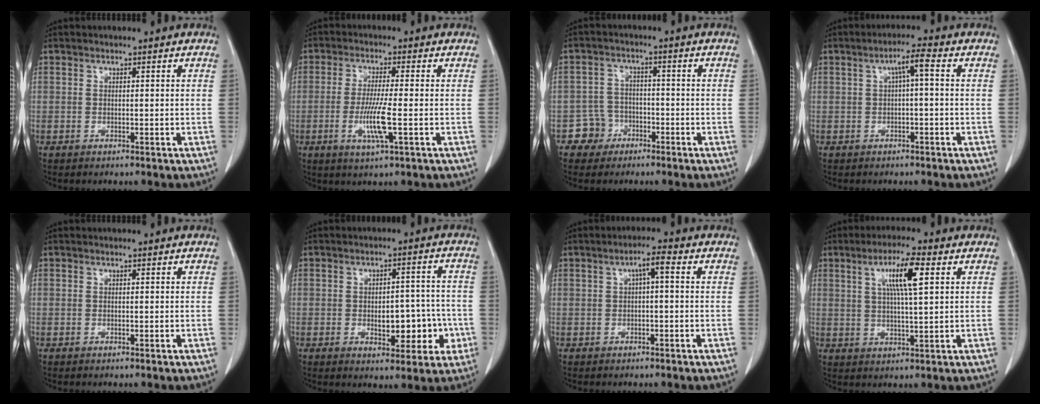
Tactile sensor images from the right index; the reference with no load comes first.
{"total": 7.0, "force": [-1.8, 0.2, 6.8], "torque": [-0.132, -0.015, -0.033]}
{"total": 5.0, "force": [-2.5, 4.2, 0.0], "torque": [0.009, 0.016, -0.042]}
{"total": 3.8, "force": [0.7, 0.6, 3.7], "torque": [-0.067, 0.013, 0.011]}
{"total": 0.0}
{"total": 8.7, "force": [-2.0, 4.4, 7.2], "torque": [-0.086, 0.023, -0.015]}
{"total": 3.3, "force": [0.7, 0.8, 3.2], "torque": [-0.056, 0.013, 0.011]}
{"total": 8.3, "force": [2.9, 0.9, 7.7], "torque": [-0.140, 0.008, 0.052]}